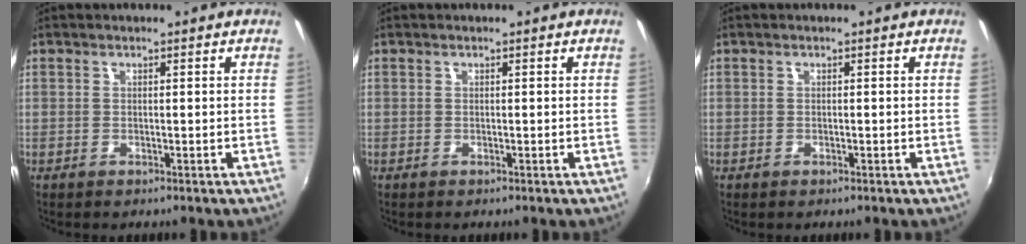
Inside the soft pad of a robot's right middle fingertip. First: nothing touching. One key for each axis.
{"total": 0.0}
{"total": 0.0}